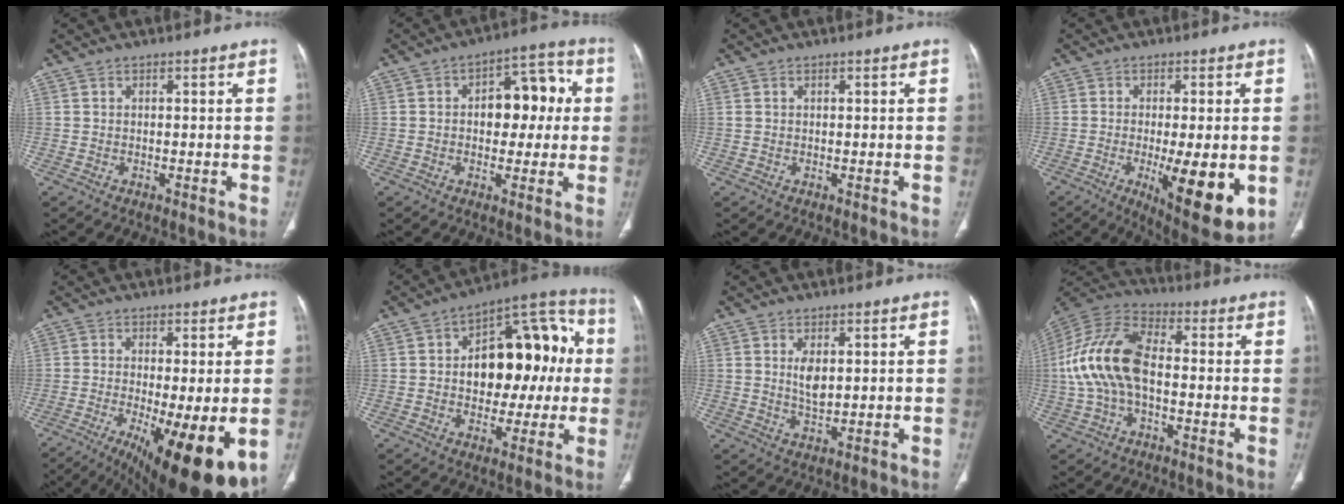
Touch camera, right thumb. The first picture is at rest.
{"total": 11.1, "force": [1.1, 6.9, 8.6], "torque": [-0.076, 0.032, 0.013]}
{"total": 0.7, "force": [0.4, 0.4, 0.4], "torque": [-0.009, 0.006, 0.009]}
{"total": 14.4, "force": [-3.5, 4.3, 13.3], "torque": [-0.186, -0.027, -0.040]}
{"total": 17.0, "force": [-5.9, 4.5, 15.3], "torque": [-0.201, -0.029, -0.076]}
{"total": 20.3, "force": [1.5, 12.2, 16.2], "torque": [-0.172, 0.038, 0.024]}
{"total": 4.3, "force": [1.1, 2.1, 3.6], "torque": [-0.061, -0.013, 0.027]}
{"total": 16.0, "force": [-0.9, 9.1, 13.2], "torque": [-0.277, 0.037, -0.023]}